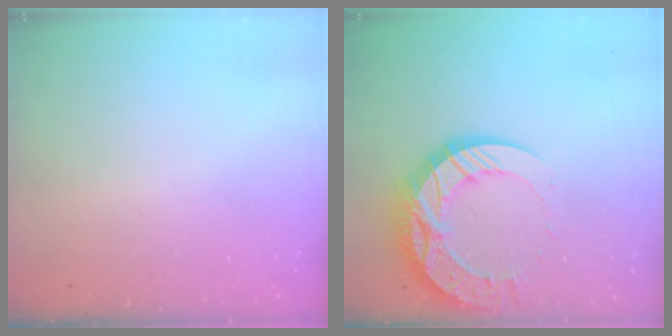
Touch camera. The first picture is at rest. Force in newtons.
{"total": 21.4, "press": 21.3, "slide": 1.8}